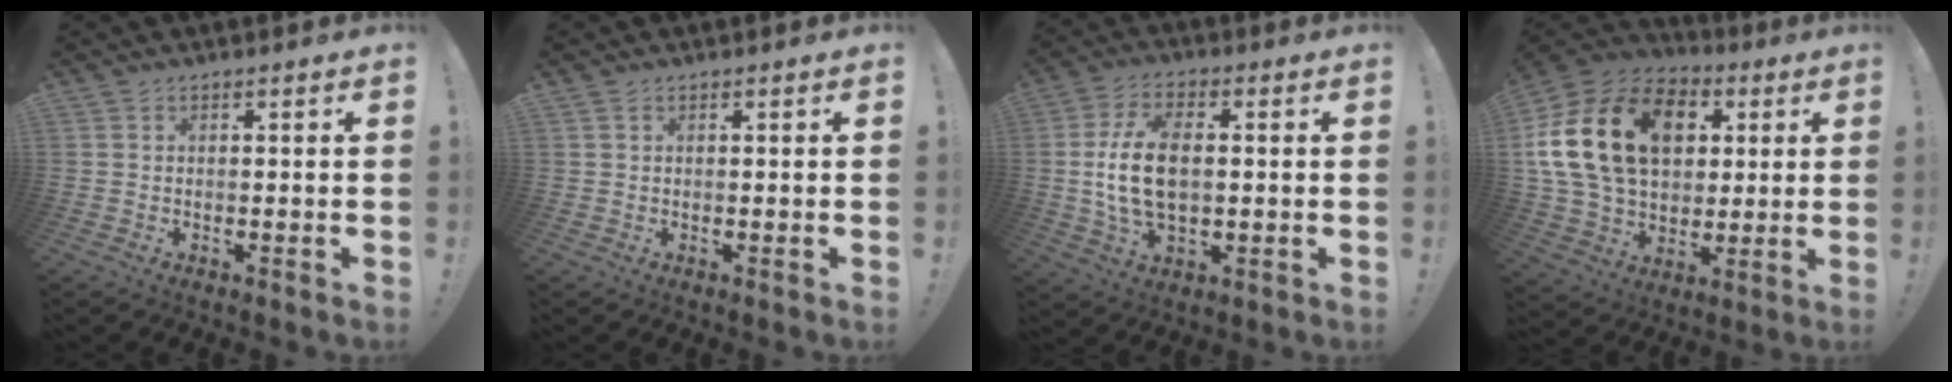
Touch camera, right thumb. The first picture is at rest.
{"total": 0.6, "force": [0.5, 0.3, 0.2], "torque": [-0.005, 0.000, 0.010]}
{"total": 14.0, "force": [0.6, 8.4, 11.2], "torque": [-0.209, -0.001, 0.011]}
{"total": 24.0, "force": [6.6, 16.5, 16.1], "torque": [-0.288, -0.007, 0.126]}